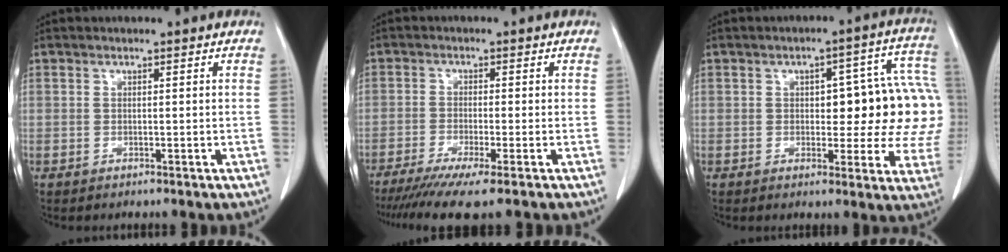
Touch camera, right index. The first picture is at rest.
{"total": 8.9, "force": [-6.6, -0.2, 5.9], "torque": [-0.093, -0.021, -0.106]}
{"total": 14.4, "force": [0.6, 5.9, 13.1], "torque": [-0.146, 0.037, 0.009]}